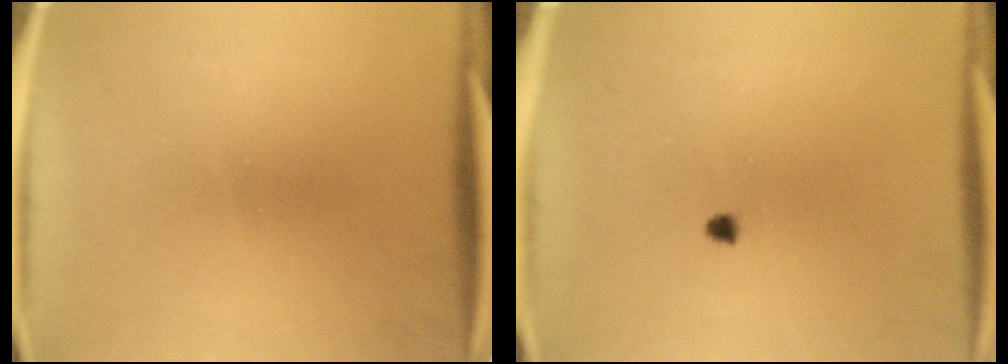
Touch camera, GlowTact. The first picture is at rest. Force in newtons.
{"total": 1.0}